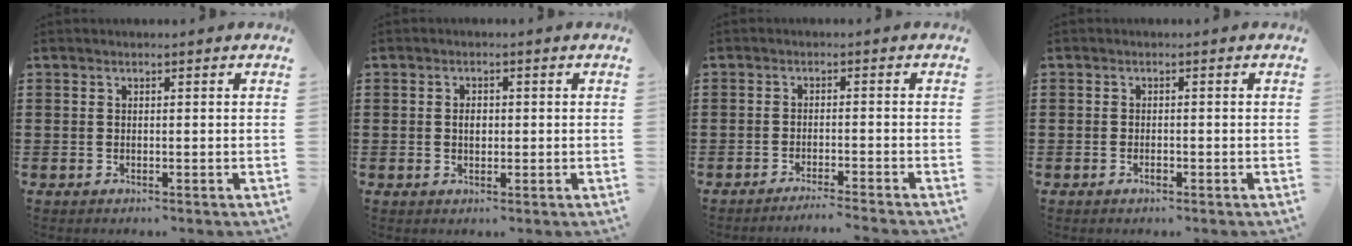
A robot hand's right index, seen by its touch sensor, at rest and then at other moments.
{"total": 2.0, "force": [0.0, 1.0, 1.7], "torque": [-0.035, 0.004, 0.000]}
{"total": 2.5, "force": [-2.3, -0.6, 0.6], "torque": [-0.009, -0.002, -0.047]}
{"total": 1.1, "force": [-0.7, 0.4, 0.8], "torque": [-0.018, -0.005, -0.011]}